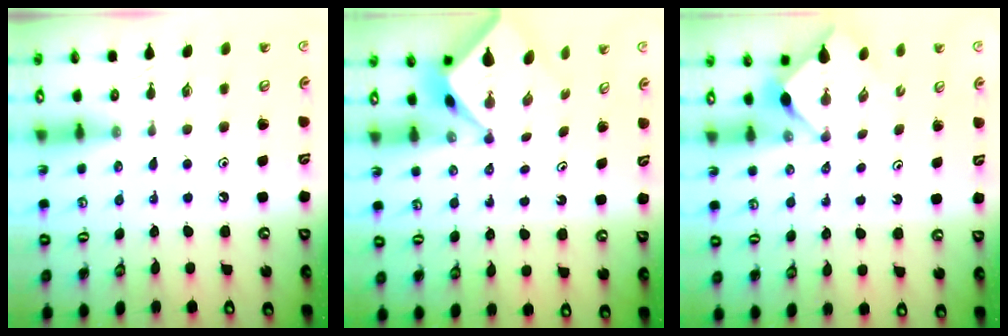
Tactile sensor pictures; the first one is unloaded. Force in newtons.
{"total": 2.5, "press": 2.4, "slide": 0.3}
{"total": 2.9, "press": 2.9, "slide": 0.3}